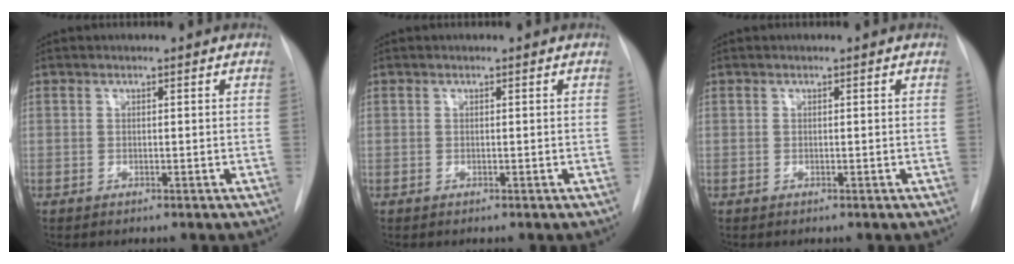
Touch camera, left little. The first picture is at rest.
{"total": 0.0}
{"total": 0.0}